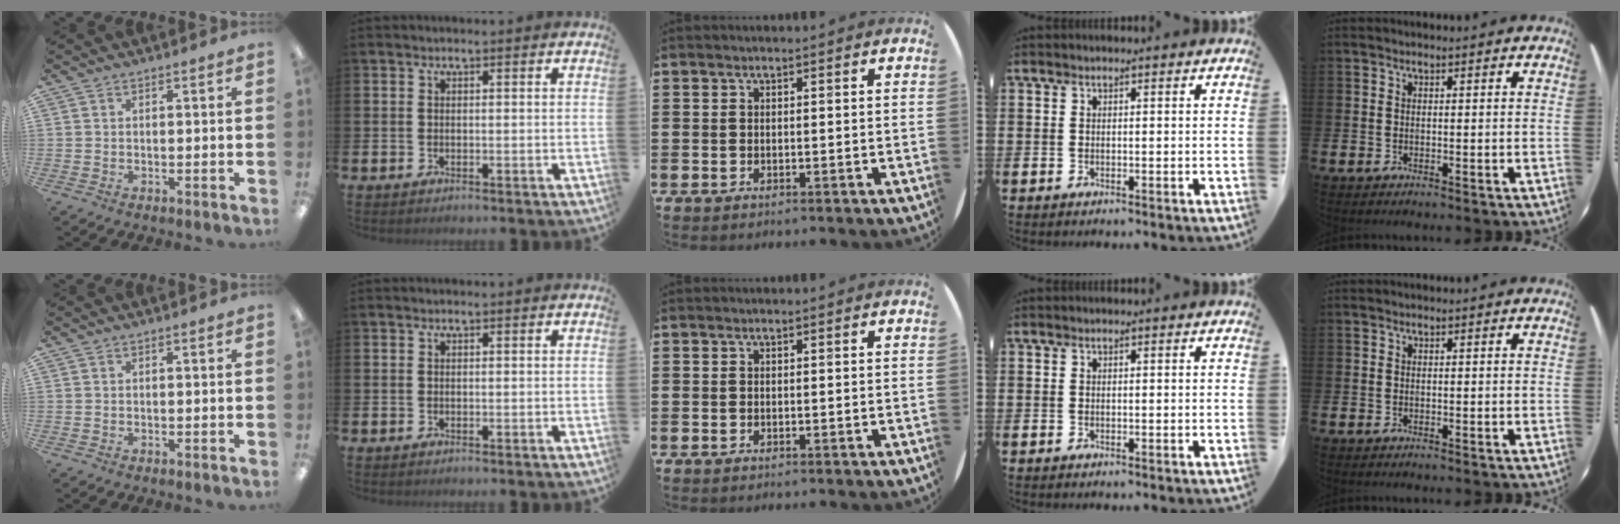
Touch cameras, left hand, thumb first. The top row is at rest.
{}